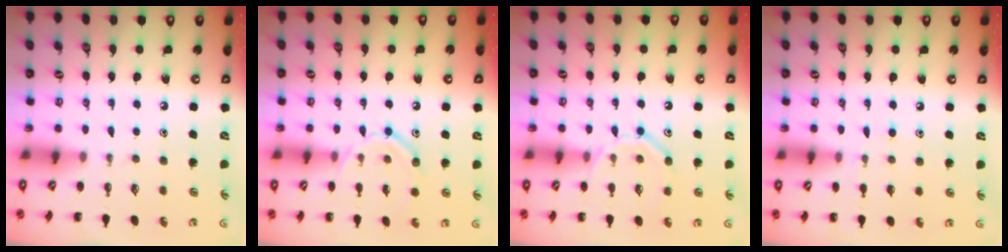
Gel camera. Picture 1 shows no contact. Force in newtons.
{"total": 10.9, "press": 10.9, "slide": 0.8}
{"total": 11.3, "press": 11.3, "slide": 1.1}
{"total": 4.8, "press": 4.5, "slide": 1.7}